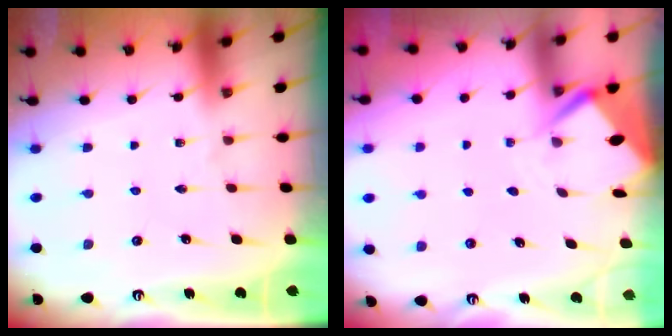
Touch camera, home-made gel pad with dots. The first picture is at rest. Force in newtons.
{"total": 3.5, "press": 3.5, "slide": 0.3}